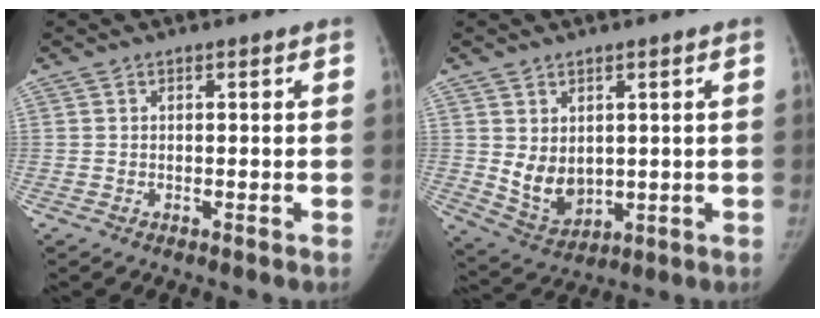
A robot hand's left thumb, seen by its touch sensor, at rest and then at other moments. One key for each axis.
{"total": 7.2, "fx": 1.0, "fy": 5.2, "fz": 4.8, "tx": -0.063, "ty": -0.020, "tz": 0.043}